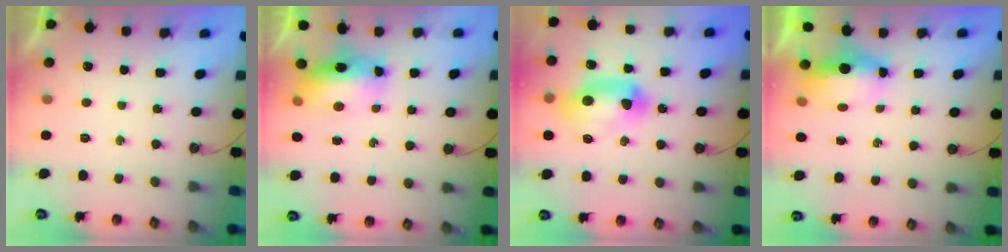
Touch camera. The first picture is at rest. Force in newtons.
{"total": 9.5, "press": 9.3, "slide": 2.0}
{"total": 14.8, "press": 14.8, "slide": 0.8}
{"total": 15.7, "press": 8.7, "slide": 13.1}